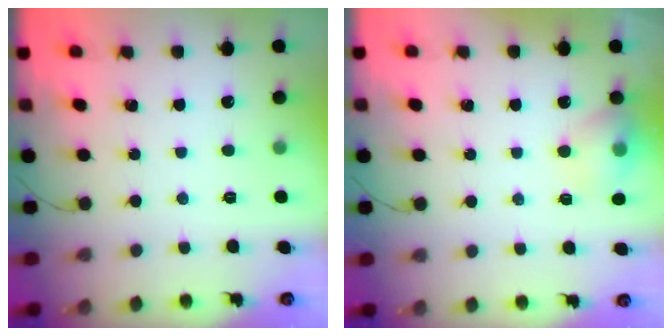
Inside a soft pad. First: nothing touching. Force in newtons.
{"total": 10.2, "press": 10.0, "slide": 1.8}